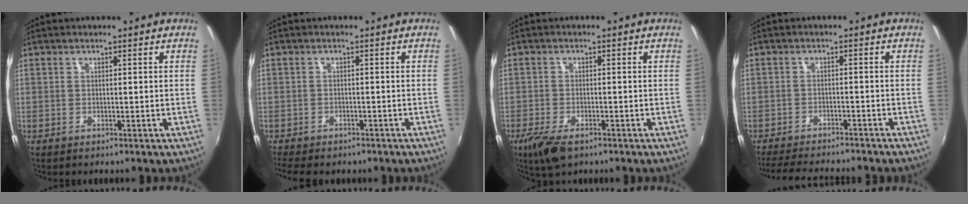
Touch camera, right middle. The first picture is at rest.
{"total": 6.4, "force": [-5.2, 2.4, 2.8], "torque": [-0.072, -0.023, -0.079]}
{"total": 6.4, "force": [-4.2, 2.4, 4.1], "torque": [-0.103, -0.024, -0.077]}
{"total": 11.8, "force": [-10.6, 2.0, 4.9], "torque": [-0.111, -0.018, -0.159]}